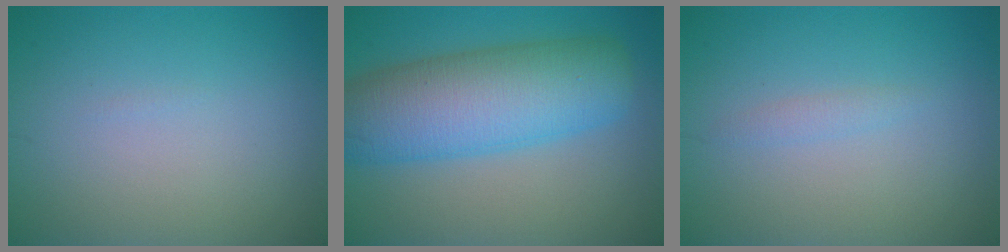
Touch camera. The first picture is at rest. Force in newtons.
{"total": 9.7, "press": 9.7, "slide": 0.2}
{"total": 0.8, "press": 0.8, "slide": 0.0}